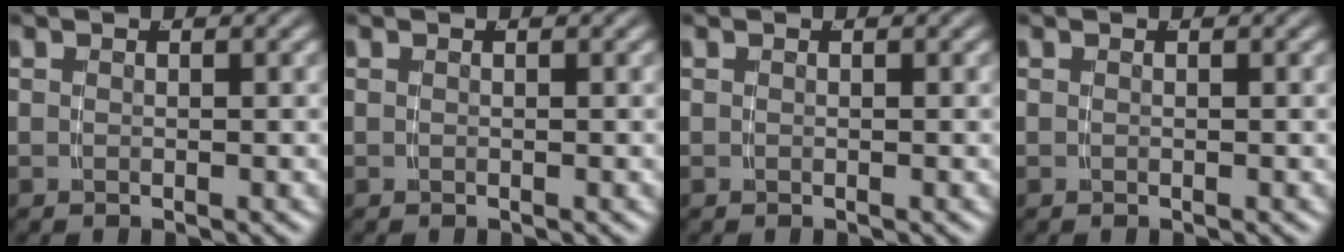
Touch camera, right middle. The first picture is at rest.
{"total": 0.0}
{"total": 0.0}
{"total": 0.0}